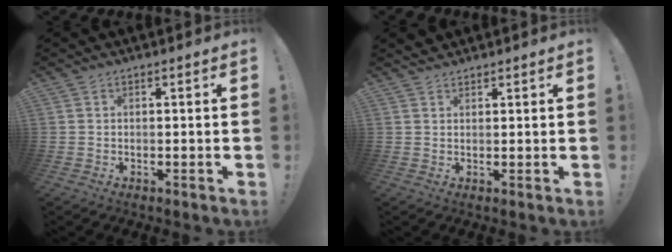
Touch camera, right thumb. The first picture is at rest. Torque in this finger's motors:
{"motor_torque": [0.27, 0.63, 0.53, 0.65, 0.01]}